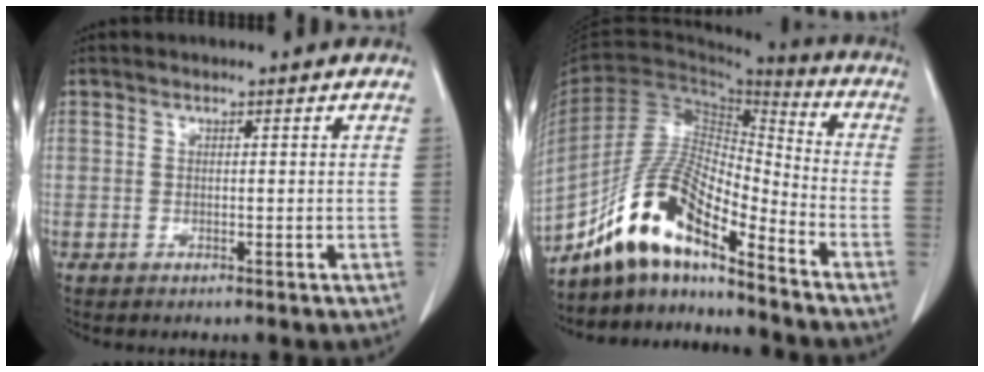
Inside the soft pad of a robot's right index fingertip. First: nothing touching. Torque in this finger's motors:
{"motor_torque": [1.07, -1.07, 1.05, 0.21]}